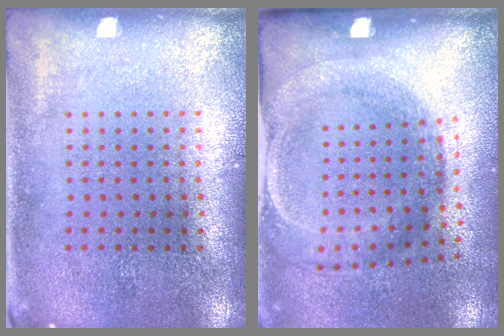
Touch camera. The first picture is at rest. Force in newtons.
{"total": 1.8, "press": 1.2, "slide": 1.4}